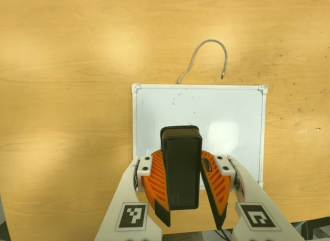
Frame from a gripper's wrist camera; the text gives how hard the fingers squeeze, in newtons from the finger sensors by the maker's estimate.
{"total": 9.6, "left": 9.9, "right": 9.2}